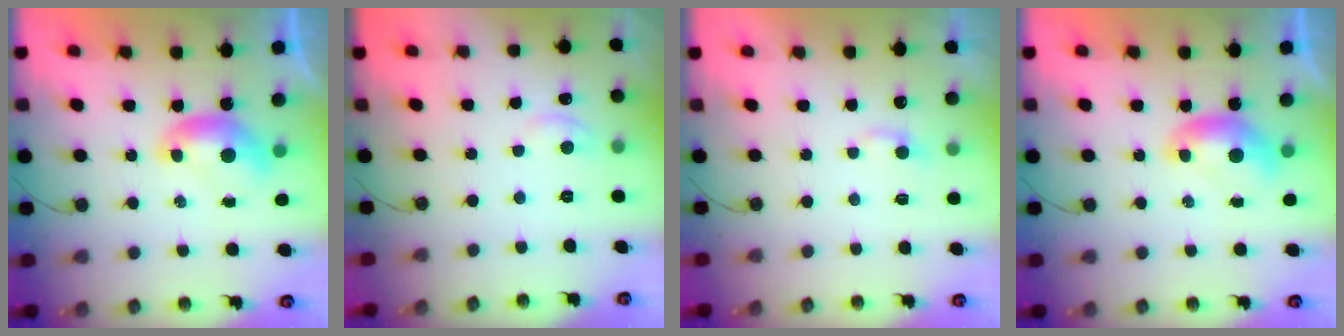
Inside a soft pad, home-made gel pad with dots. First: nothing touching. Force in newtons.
{"total": 1.5, "press": 1.3, "slide": 0.7}
{"total": 2.3, "press": 2.3, "slide": 0.4}
{"total": 0.0}